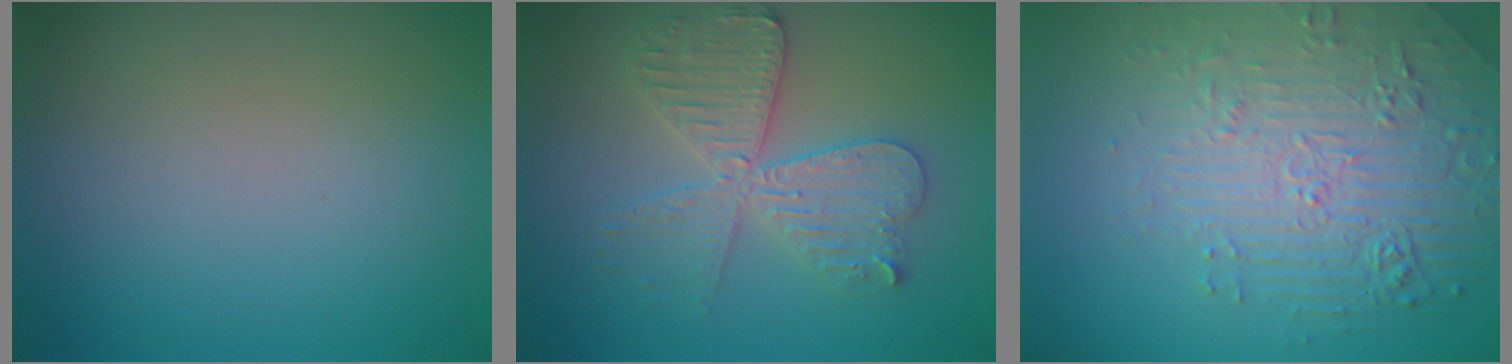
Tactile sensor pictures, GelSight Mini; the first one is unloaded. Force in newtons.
{"total": 5.7, "press": 5.6, "slide": 0.9}
{"total": 4.8, "press": 4.4, "slide": 1.9}